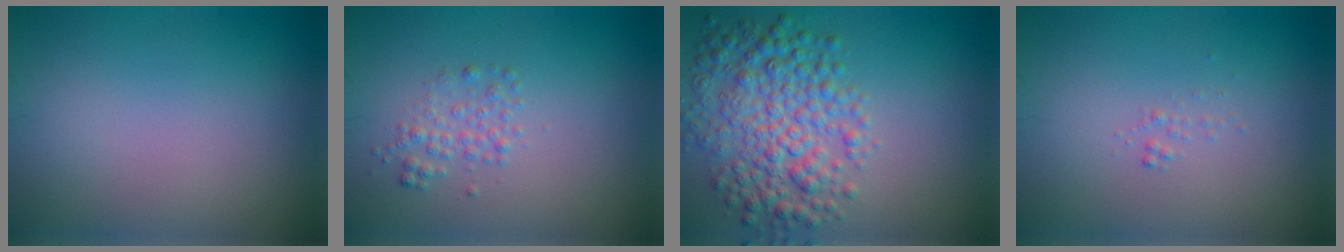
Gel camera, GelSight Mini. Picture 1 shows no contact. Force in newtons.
{"total": 1.8, "press": 1.8, "slide": 0.0}
{"total": 6.6, "press": 6.6, "slide": 0.1}
{"total": 0.5, "press": 0.5, "slide": 0.0}